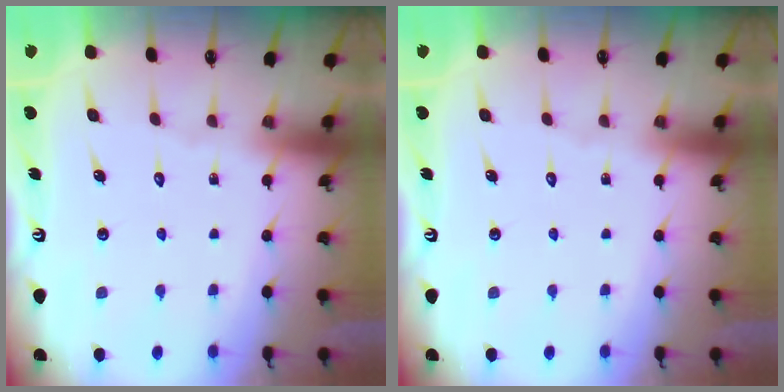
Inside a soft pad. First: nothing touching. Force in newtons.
{"total": 0.0}